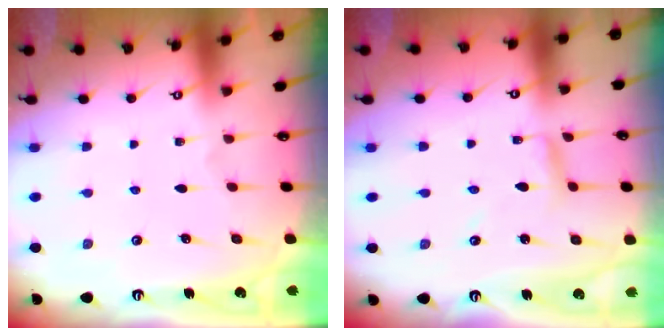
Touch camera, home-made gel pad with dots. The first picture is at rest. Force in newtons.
{"total": 3.3, "press": 3.2, "slide": 0.3}